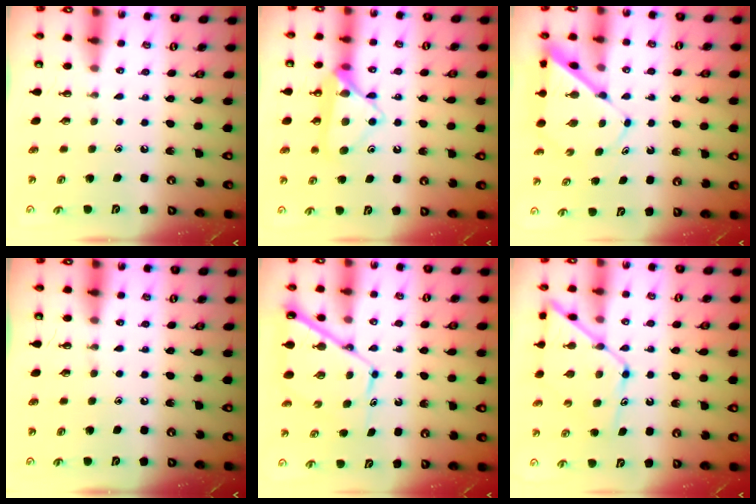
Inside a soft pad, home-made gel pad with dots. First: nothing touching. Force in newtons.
{"total": 14.8, "press": 14.8, "slide": 0.5}
{"total": 7.5, "press": 7.4, "slide": 0.5}
{"total": 0.0}
{"total": 10.5, "press": 10.4, "slide": 1.1}
{"total": 13.1, "press": 13.0, "slide": 1.1}